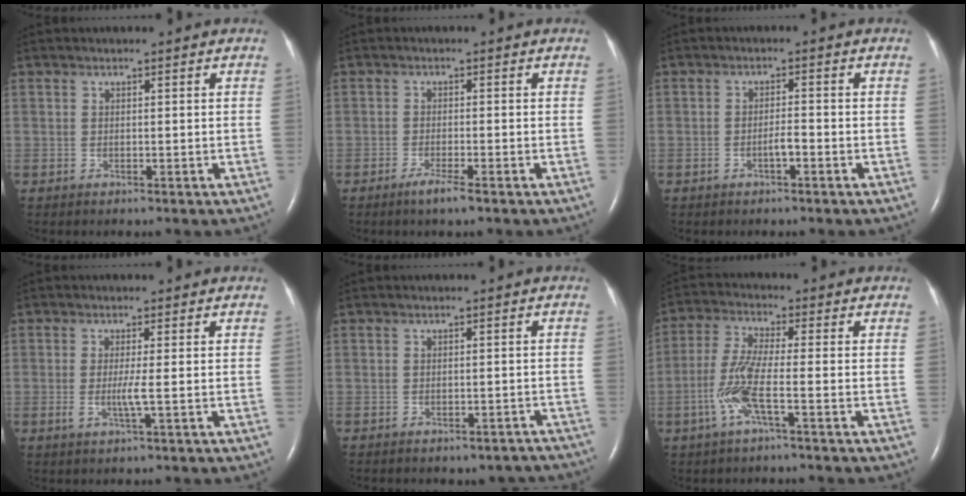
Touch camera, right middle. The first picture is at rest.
{"total": 2.8, "force": [-1.9, -0.1, 2.1], "torque": [-0.047, -0.007, -0.036]}
{"total": 1.9, "force": [-1.0, 0.3, 1.7], "torque": [-0.029, 0.002, -0.018]}
{"total": 2.6, "force": [-0.4, -0.4, 2.5], "torque": [-0.052, -0.005, -0.008]}
{"total": 7.6, "force": [-6.8, 3.0, 1.6], "torque": [-0.014, 0.011, -0.064]}
{"total": 7.0, "force": [-2.4, 0.3, 6.6], "torque": [-0.147, -0.001, -0.054]}